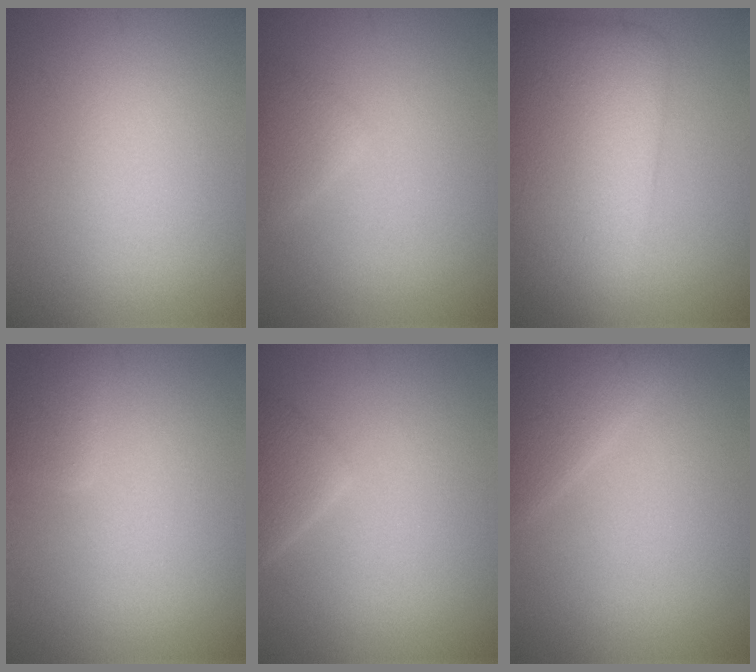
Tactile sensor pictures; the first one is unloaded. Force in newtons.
{"total": 1.6, "press": 1.6, "slide": 0.1}
{"total": 9.0, "press": 9.0, "slide": 0.4}
{"total": 1.4, "press": 1.4, "slide": 0.1}
{"total": 2.3, "press": 2.3, "slide": 0.3}
{"total": 2.8, "press": 2.8, "slide": 0.1}